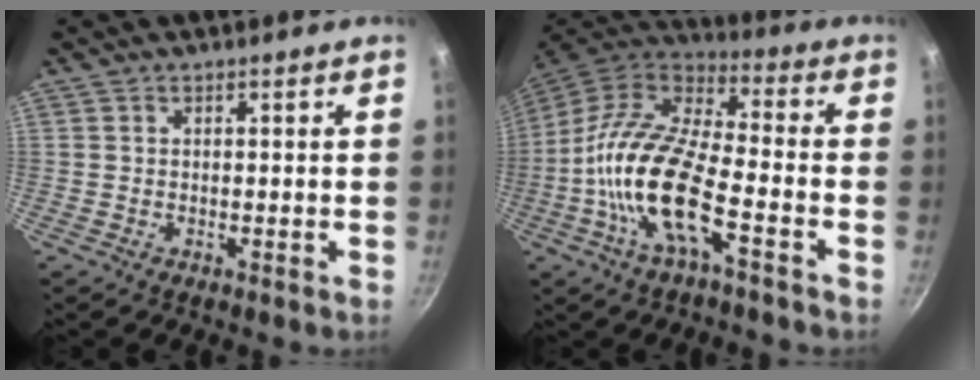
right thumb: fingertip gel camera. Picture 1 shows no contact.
{"total": 18.0, "force": [-6.0, 6.6, 15.7], "torque": [-0.302, 0.040, -0.131]}